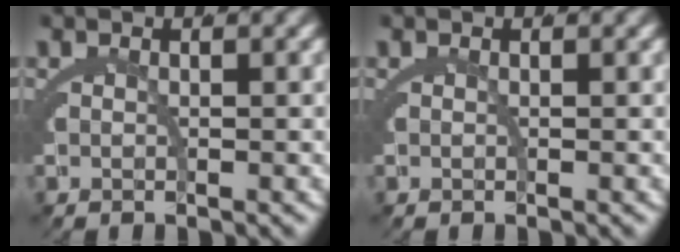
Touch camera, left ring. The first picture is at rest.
{"total": 0.0}